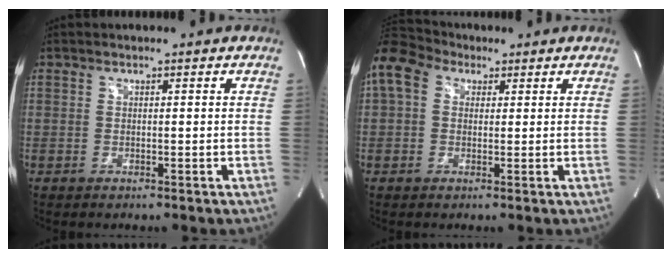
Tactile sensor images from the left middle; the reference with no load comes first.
{"total": 9.6, "force": [4.4, 6.9, 5.1], "torque": [-0.123, 0.055, 0.080]}